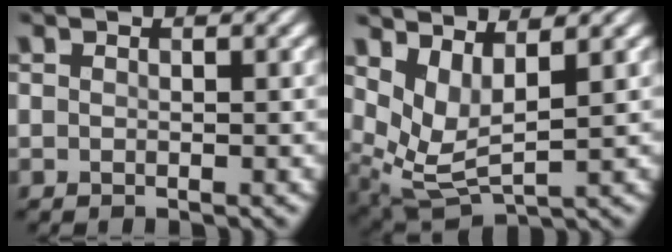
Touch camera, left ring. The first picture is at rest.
{"total": 4.6, "force": [2.1, 2.0, 3.6], "torque": [-0.084, -0.014, 0.051]}